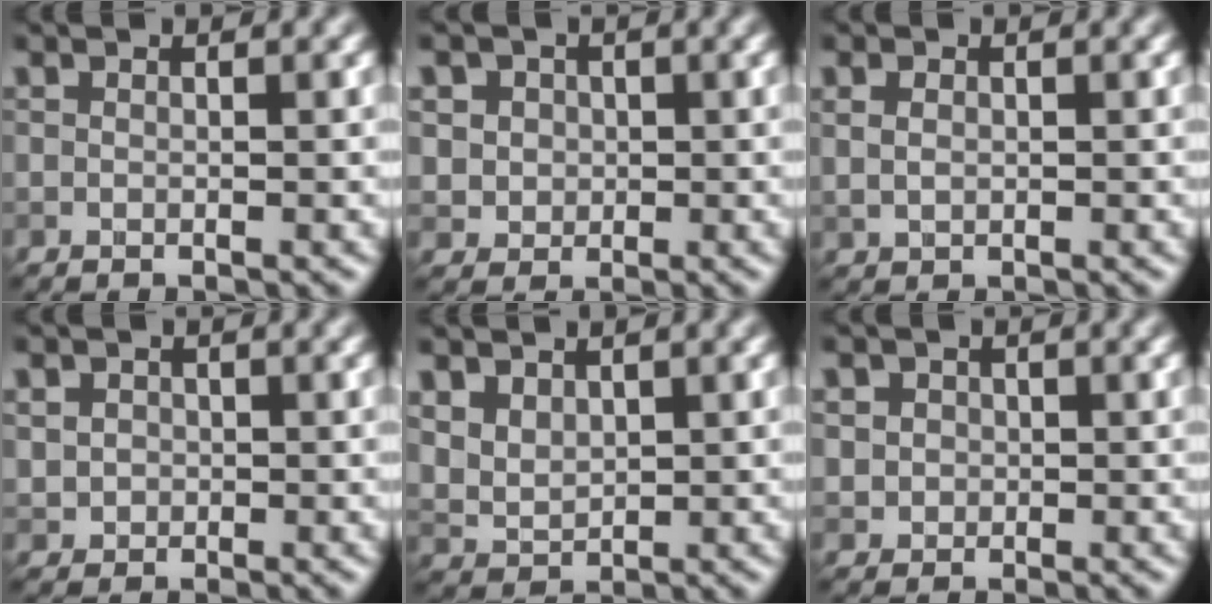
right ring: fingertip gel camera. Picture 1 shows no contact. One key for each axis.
{"total": 3.7, "fx": 1.2, "fy": 3.2, "fz": 1.4, "tx": -0.023, "ty": 0.012, "tz": 0.018}
{"total": 1.4, "fx": 0.3, "fy": 1.0, "fz": 0.9, "tx": -0.019, "ty": 0.000, "tz": 0.010}
{"total": 1.9, "fx": 0.2, "fy": 1.7, "fz": 0.6, "tx": -0.009, "ty": 0.002, "tz": 0.010}
{"total": 3.4, "fx": 1.8, "fy": 2.4, "fz": 1.7, "tx": -0.047, "ty": -0.006, "tz": 0.043}
{"total": 2.2, "fx": 0.5, "fy": 2.0, "fz": 0.8, "tx": -0.006, "ty": 0.007, "tz": 0.012}